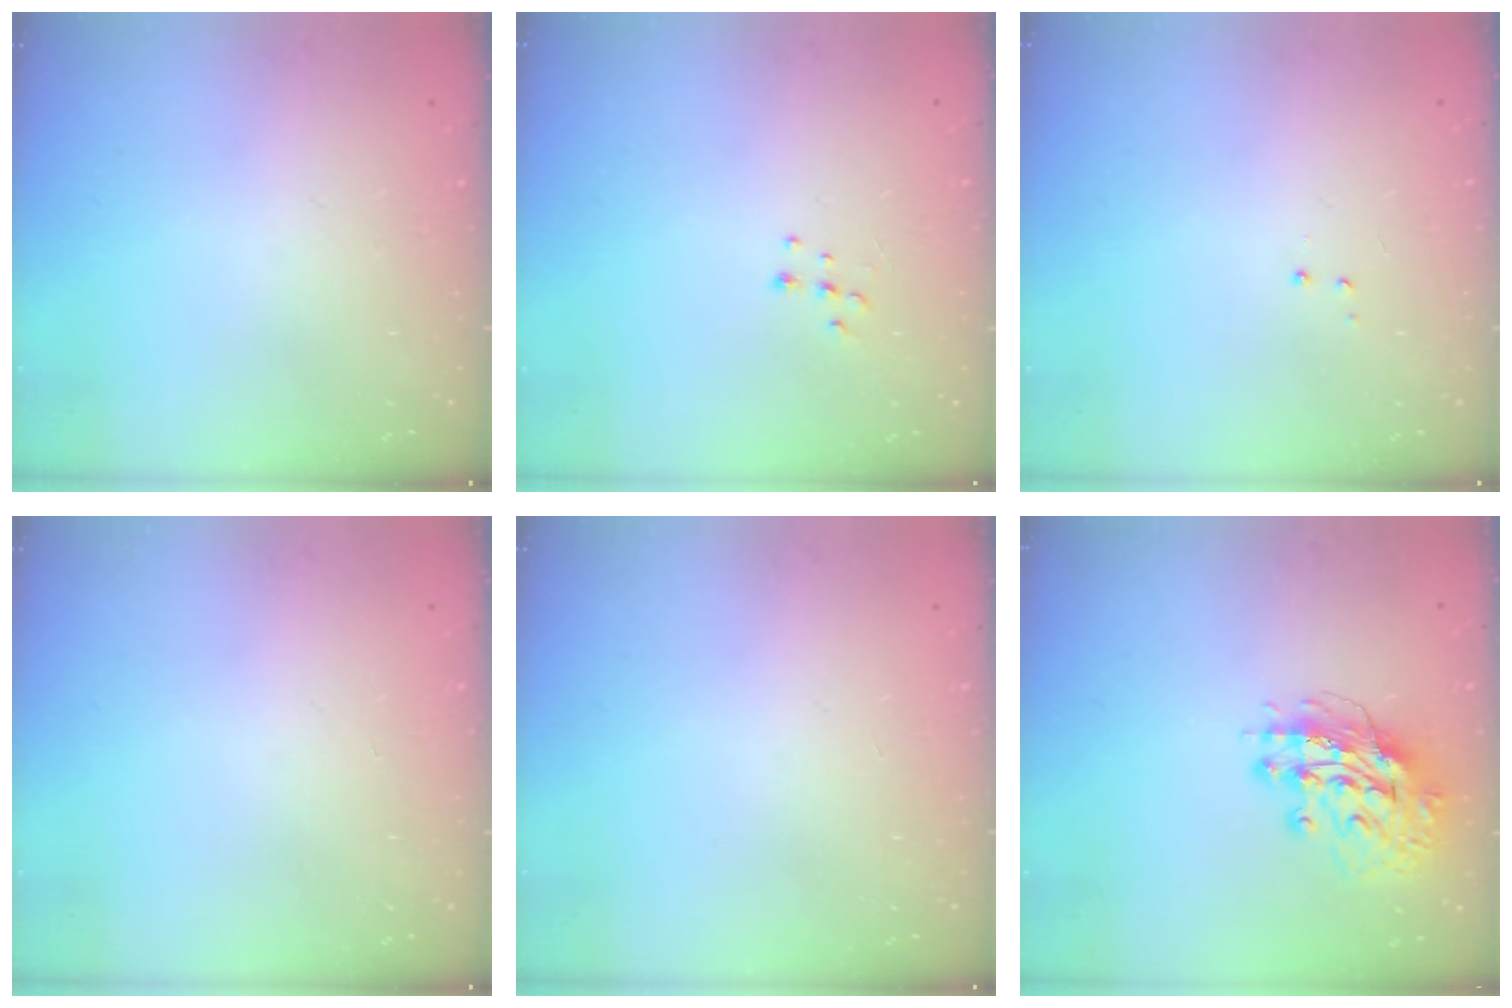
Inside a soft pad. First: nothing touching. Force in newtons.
{"total": 6.7, "press": 6.7, "slide": 0.6}
{"total": 2.9, "press": 2.8, "slide": 0.6}
{"total": 0.0}
{"total": 0.0}
{"total": 13.5, "press": 13.4, "slide": 1.5}